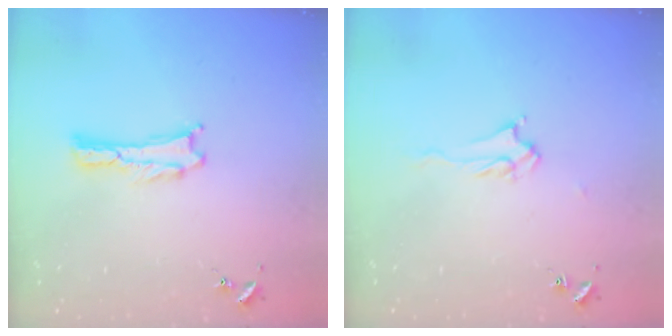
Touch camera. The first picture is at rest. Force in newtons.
{"total": 2.5, "press": 2.4, "slide": 0.4}